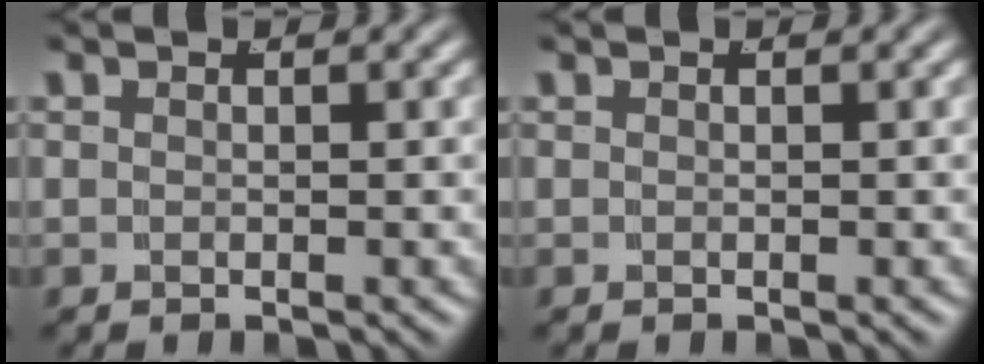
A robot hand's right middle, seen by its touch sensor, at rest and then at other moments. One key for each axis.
{"total": 0.0}